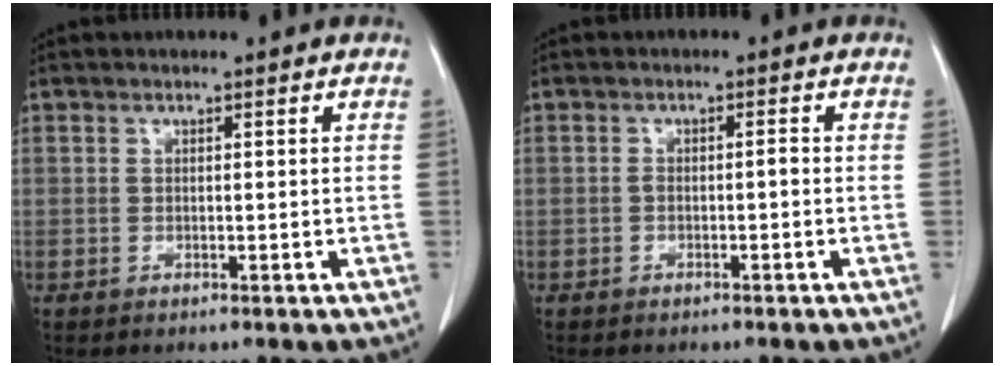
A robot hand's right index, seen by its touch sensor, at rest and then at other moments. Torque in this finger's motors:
{"motor_torque": [0.33, -0.27, 0.16, 0.02]}